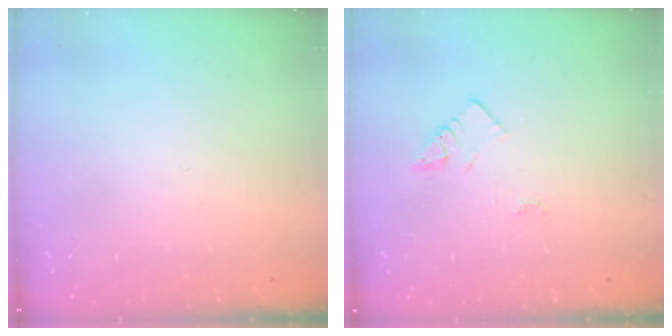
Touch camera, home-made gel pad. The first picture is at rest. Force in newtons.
{"total": 2.3, "press": 2.3, "slide": 0.3}